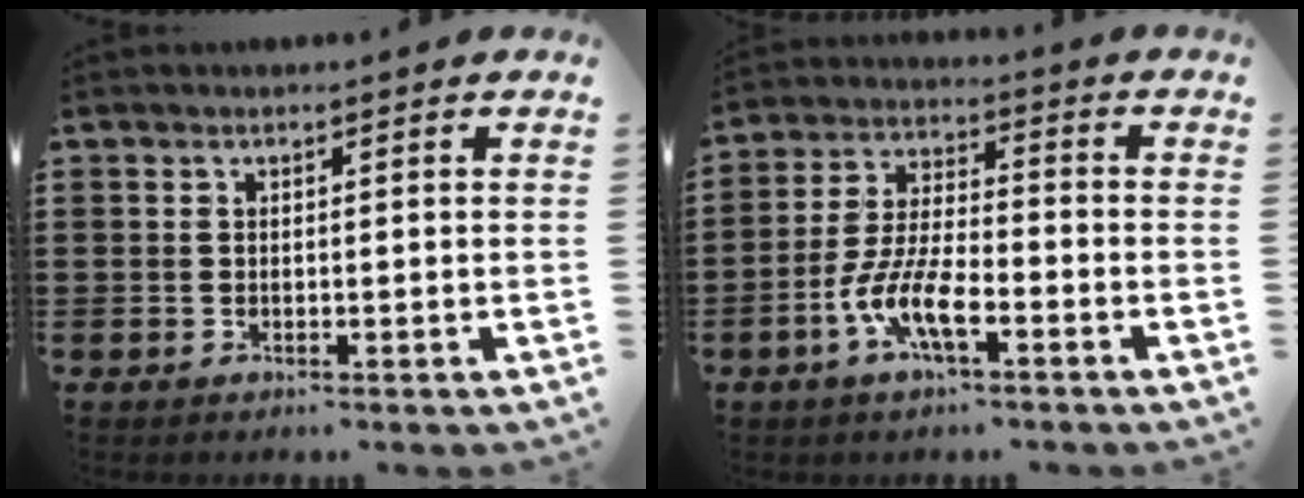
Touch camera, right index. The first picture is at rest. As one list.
[{"total": 8.2, "force": [-4.3, 2.5, 6.5], "torque": [-0.160, -0.012, -0.087]}]